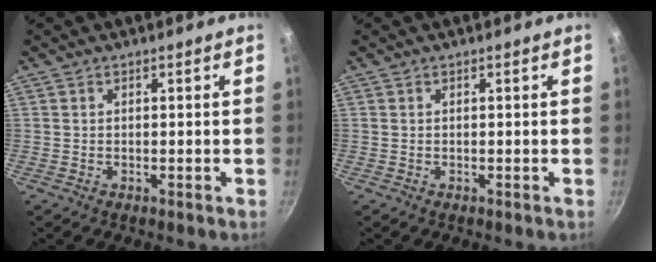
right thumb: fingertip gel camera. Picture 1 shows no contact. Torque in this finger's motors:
{"motor_torque": [-0.60, 0.26, -0.38, 0.37, 0.01]}